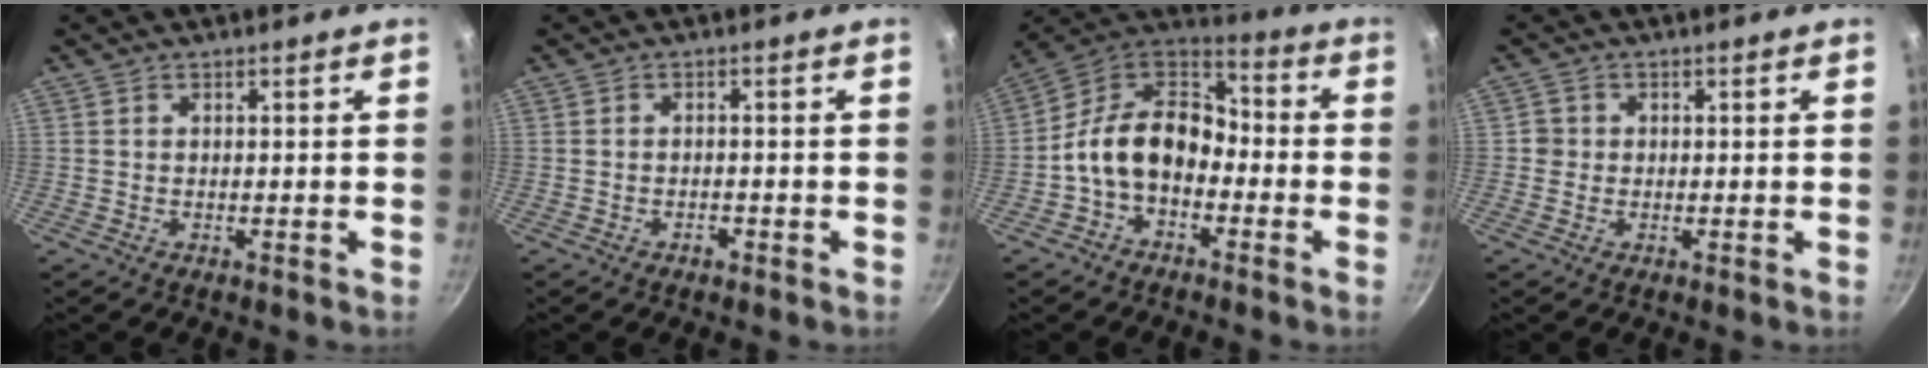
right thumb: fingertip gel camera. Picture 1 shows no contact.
{"total": 1.4, "force": [-0.9, 0.8, 0.7], "torque": [-0.011, 0.008, -0.013]}
{"total": 14.2, "force": [-3.7, 9.9, 9.5], "torque": [-0.136, 0.059, -0.093]}
{"total": 1.9, "force": [-0.2, 1.8, 0.3], "torque": [0.004, 0.006, -0.006]}